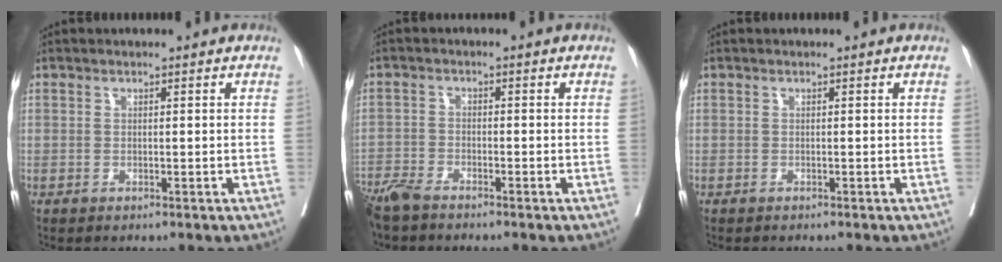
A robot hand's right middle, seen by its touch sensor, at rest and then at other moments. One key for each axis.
{"total": 5.2, "fx": -4.6, "fy": 0.9, "fz": 2.2, "tx": -0.040, "ty": -0.014, "tz": -0.089}
{"total": 0.8, "fx": -0.8, "fy": 0.1, "fz": 0.3, "tx": -0.009, "ty": -0.004, "tz": -0.013}